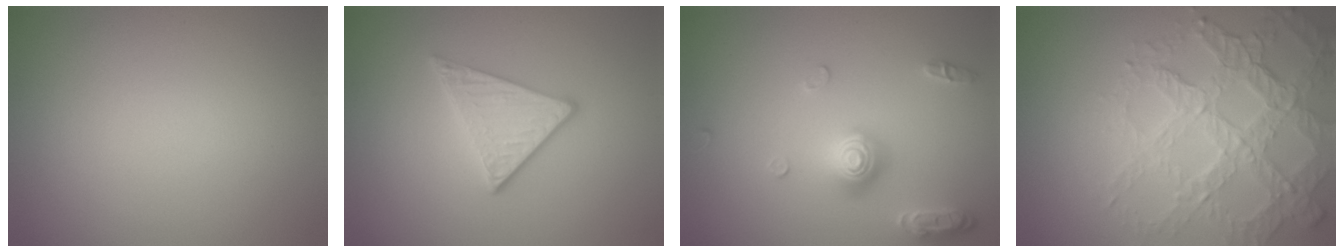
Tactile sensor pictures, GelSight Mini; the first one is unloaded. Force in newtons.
{"total": 2.8, "press": 2.7, "slide": 0.8}
{"total": 3.0, "press": 2.9, "slide": 0.7}
{"total": 7.6, "press": 5.3, "slide": 5.4}